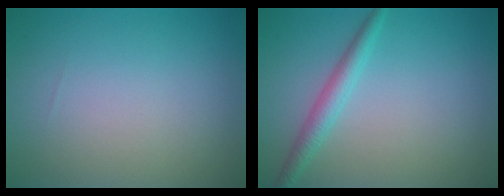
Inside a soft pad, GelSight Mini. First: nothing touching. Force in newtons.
{"total": 2.3, "press": 2.3, "slide": 0.1}